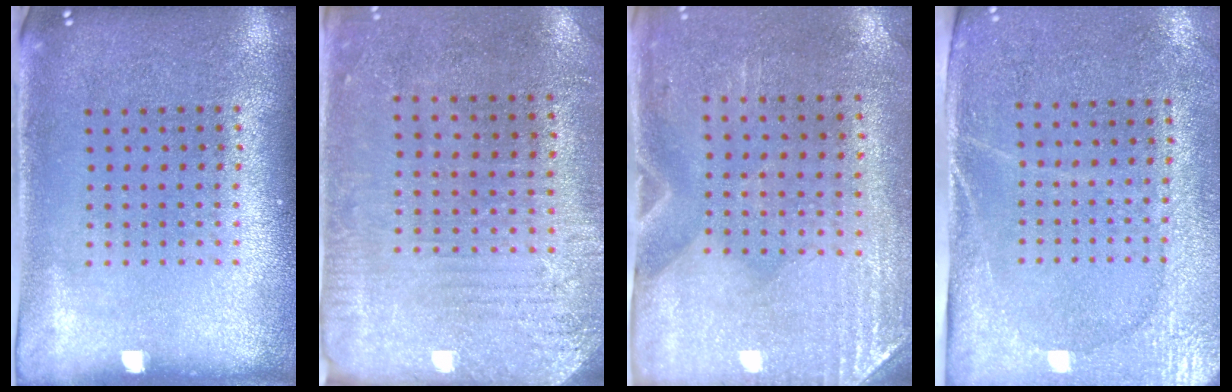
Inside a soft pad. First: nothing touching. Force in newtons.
{"total": 2.8, "press": 2.4, "slide": 1.4}
{"total": 2.9, "press": 2.5, "slide": 1.5}
{"total": 2.9, "press": 2.5, "slide": 1.4}